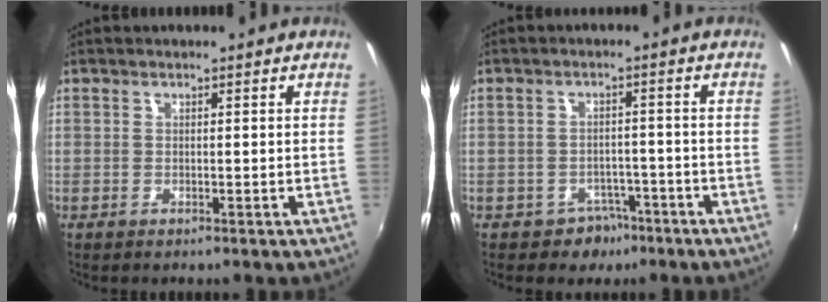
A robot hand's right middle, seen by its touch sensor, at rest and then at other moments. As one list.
[{"total": 3.9, "force": [-2.3, 3.0, 0.6], "torque": [-0.015, 0.012, -0.025]}]